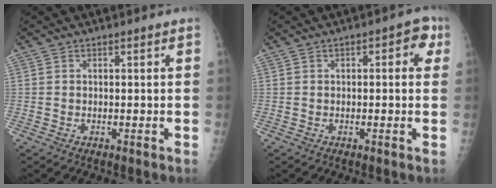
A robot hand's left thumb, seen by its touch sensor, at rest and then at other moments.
{"total": 4.2, "force": [1.1, 2.1, 3.5], "torque": [-0.020, 0.008, 0.004]}